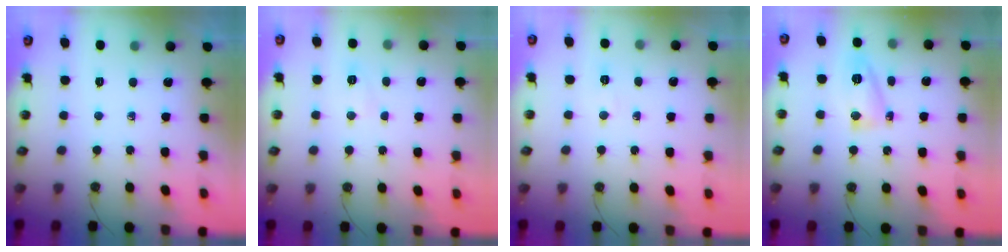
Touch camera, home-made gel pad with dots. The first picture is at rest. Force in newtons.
{"total": 6.6, "press": 5.7, "slide": 3.4}
{"total": 2.4, "press": 2.3, "slide": 0.7}
{"total": 7.2, "press": 7.2, "slide": 1.0}